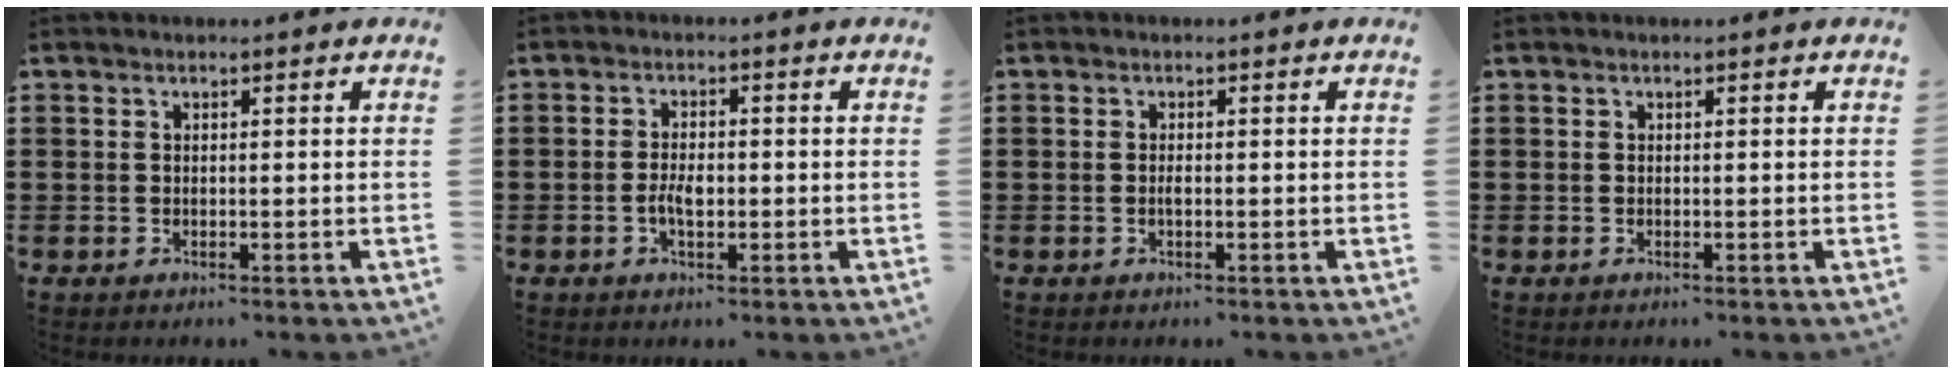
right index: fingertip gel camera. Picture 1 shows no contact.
{"total": 2.8, "force": [-0.6, 1.2, 2.5], "torque": [-0.054, -0.001, -0.013]}
{"total": 0.8, "force": [-0.1, 0.1, 0.8], "torque": [-0.017, -0.005, -0.001]}
{"total": 0.0}